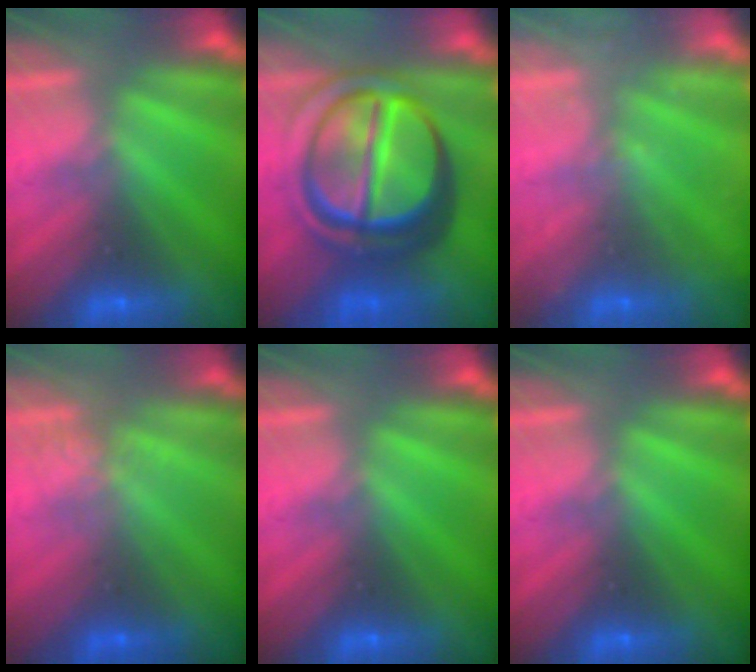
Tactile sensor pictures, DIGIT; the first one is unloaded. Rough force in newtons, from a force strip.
{"total": 7.9}
{"total": 2.4}
{"total": 1.5}
{"total": 0.0}
{"total": 0.0}